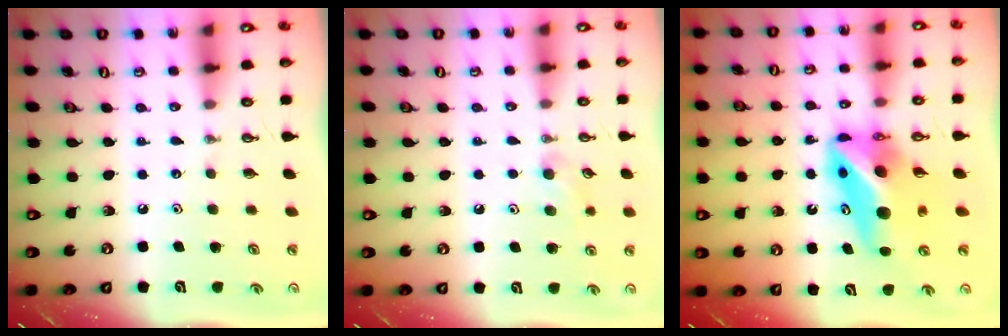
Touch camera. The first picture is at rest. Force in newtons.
{"total": 6.2, "press": 6.0, "slide": 1.4}
{"total": 12.9, "press": 12.6, "slide": 2.9}